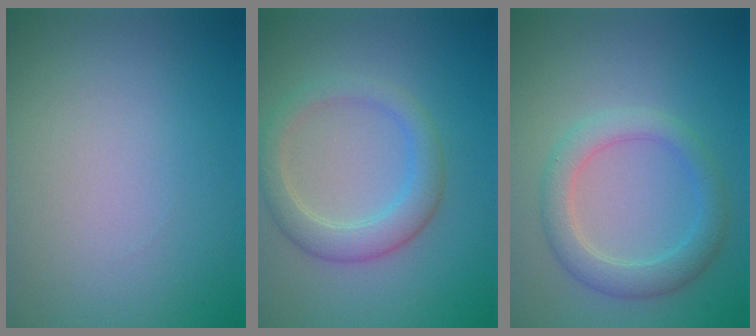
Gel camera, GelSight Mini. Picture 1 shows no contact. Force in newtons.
{"total": 3.7, "press": 3.7, "slide": 0.1}
{"total": 3.4, "press": 3.4, "slide": 0.1}